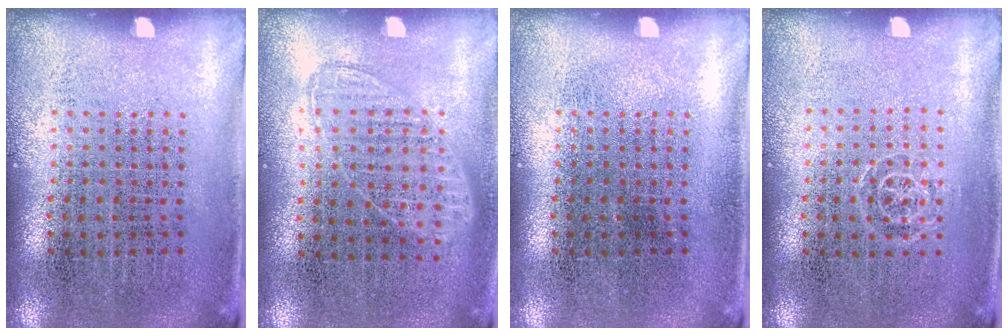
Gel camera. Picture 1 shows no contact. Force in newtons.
{"total": 0.8, "press": 0.7, "slide": 0.3}
{"total": 0.0}
{"total": 0.7, "press": 0.5, "slide": 0.5}